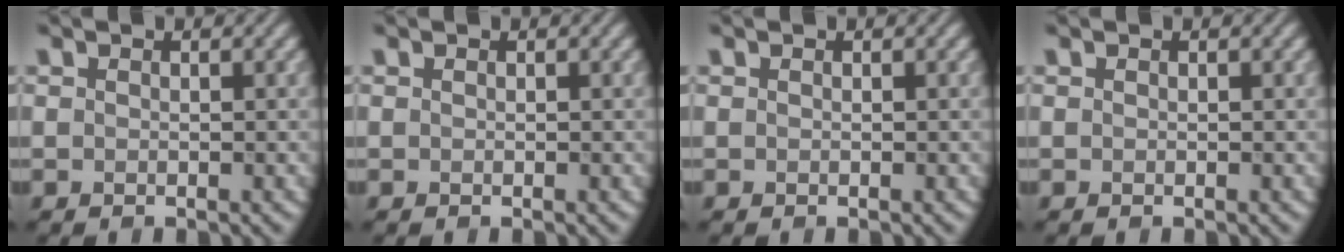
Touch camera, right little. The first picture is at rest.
{"total": 0.0}
{"total": 0.0}
{"total": 0.0}